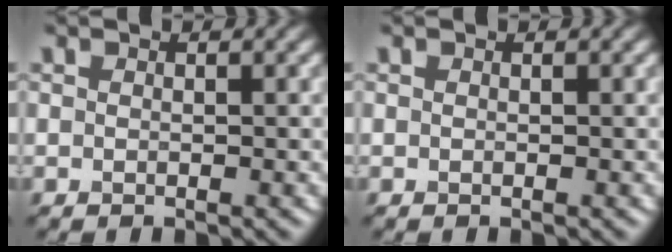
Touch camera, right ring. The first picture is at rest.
{"total": 0.0}